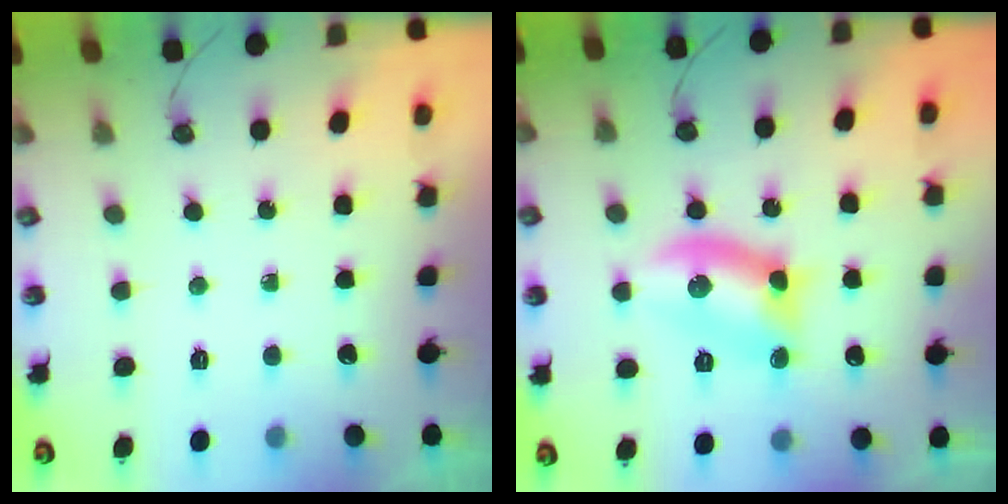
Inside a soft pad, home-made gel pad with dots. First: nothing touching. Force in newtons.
{"total": 10.3, "press": 10.3, "slide": 0.6}